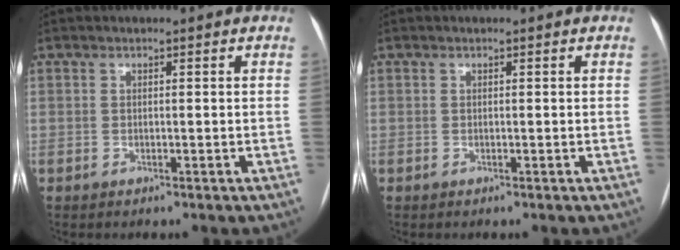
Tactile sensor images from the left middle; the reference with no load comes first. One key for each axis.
{"total": 0.0}